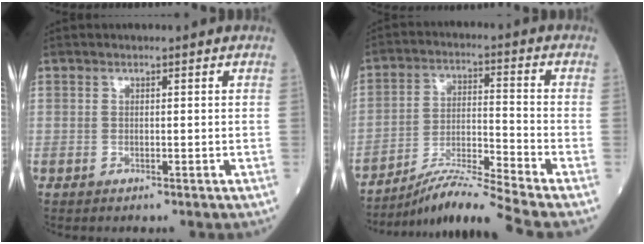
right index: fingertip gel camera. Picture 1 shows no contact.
{"total": 10.3, "force": [-9.1, -2.9, 3.7], "torque": [-0.069, -0.008, -0.165]}